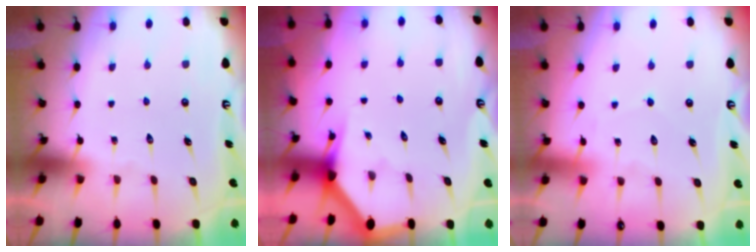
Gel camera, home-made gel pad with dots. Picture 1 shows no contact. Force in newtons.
{"total": 3.0, "press": 3.0, "slide": 0.1}
{"total": 4.2, "press": 4.2, "slide": 0.5}